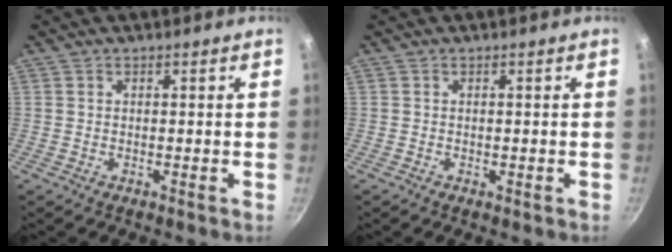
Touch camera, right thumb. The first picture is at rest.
{"total": 0.5, "force": [-0.2, 0.3, 0.4], "torque": [-0.001, -0.001, -0.004]}